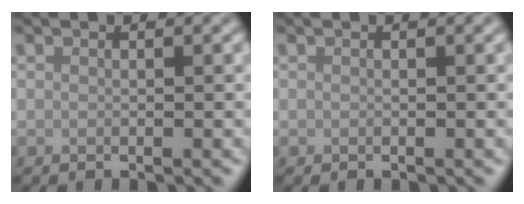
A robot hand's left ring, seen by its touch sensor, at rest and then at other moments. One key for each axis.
{"total": 0.0}